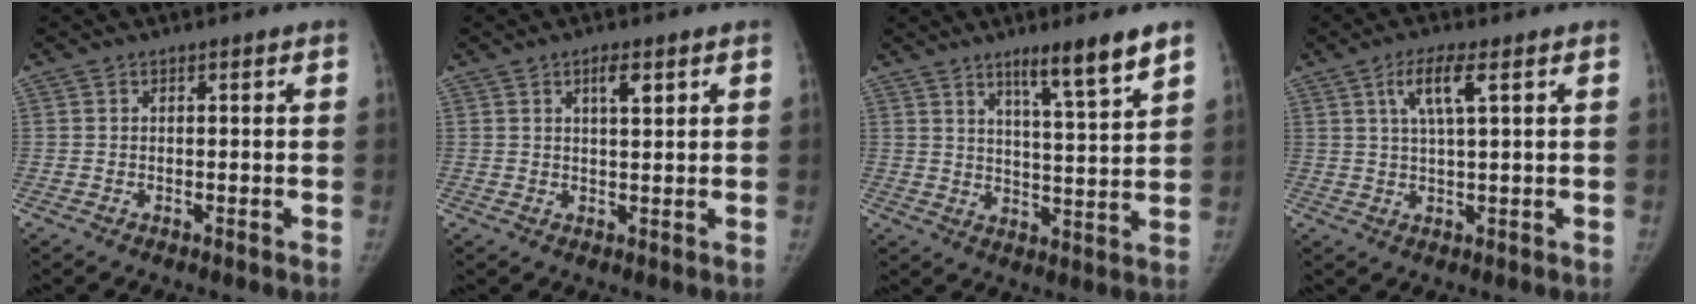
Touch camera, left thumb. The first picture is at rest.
{"total": 3.3, "force": [1.7, 1.0, 2.7], "torque": [-0.040, -0.006, 0.029]}
{"total": 9.5, "force": [6.5, 0.4, 7.0], "torque": [-0.105, -0.043, 0.104]}
{"total": 5.9, "force": [2.5, 1.0, 5.3], "torque": [-0.106, -0.001, 0.048]}